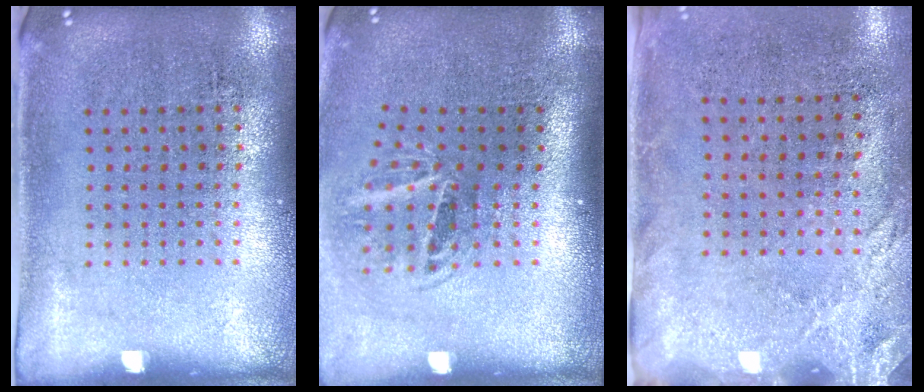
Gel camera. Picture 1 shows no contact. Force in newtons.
{"total": 1.9, "press": 1.2, "slide": 1.5}
{"total": 2.7, "press": 2.1, "slide": 1.7}